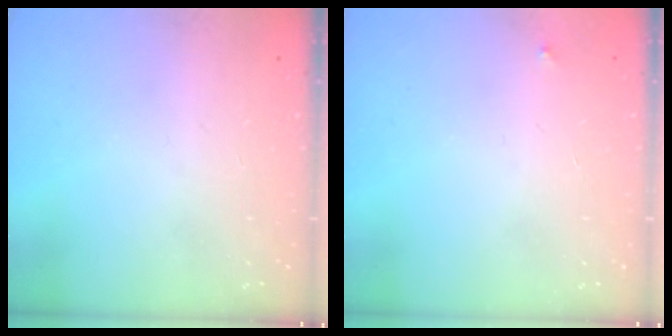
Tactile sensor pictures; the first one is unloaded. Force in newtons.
{"total": 2.5, "press": 2.4, "slide": 0.4}